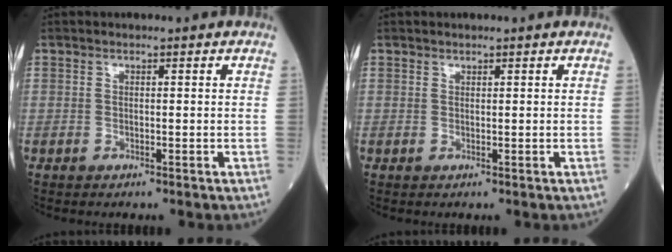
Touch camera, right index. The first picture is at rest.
{"total": 0.0}